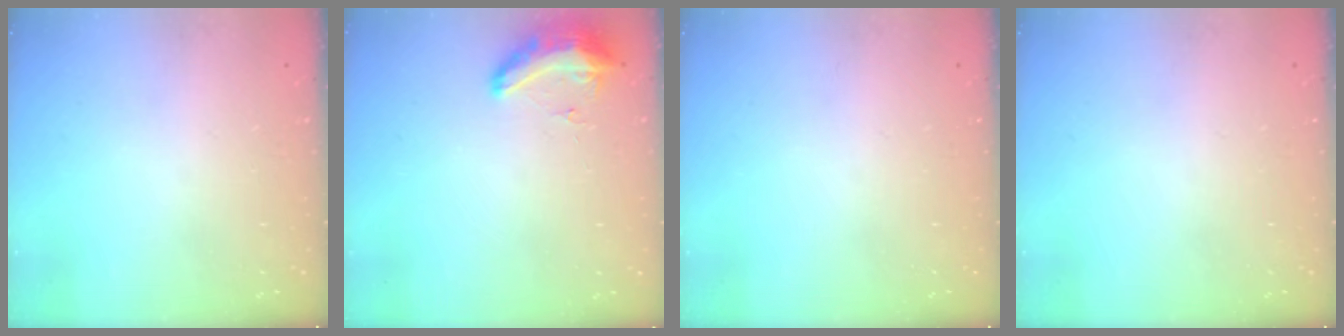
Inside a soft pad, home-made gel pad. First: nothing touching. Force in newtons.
{"total": 9.1, "press": 8.9, "slide": 1.9}
{"total": 0.0}
{"total": 0.0}